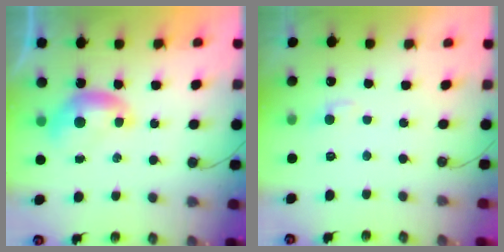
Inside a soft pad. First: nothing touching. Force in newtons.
{"total": 2.5, "press": 2.5, "slide": 0.6}